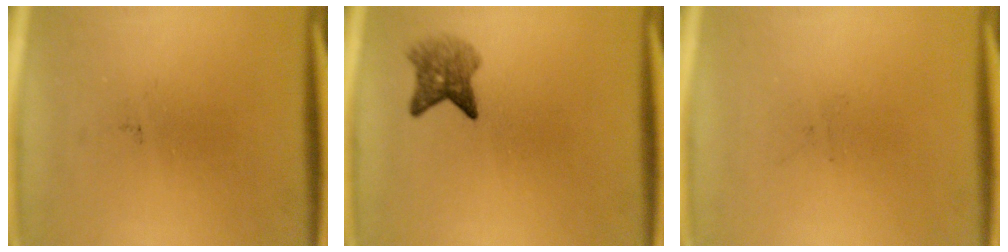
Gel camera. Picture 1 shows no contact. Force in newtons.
{"total": 3.5}
{"total": 0.0}